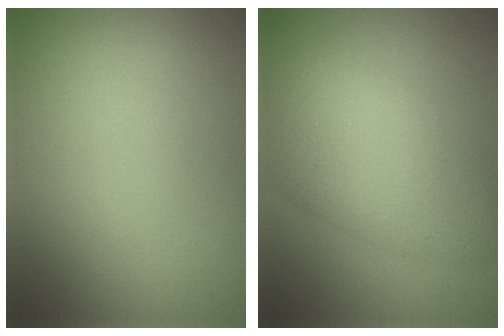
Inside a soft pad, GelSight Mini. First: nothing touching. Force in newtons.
{"total": 7.3, "press": 7.3, "slide": 0.5}